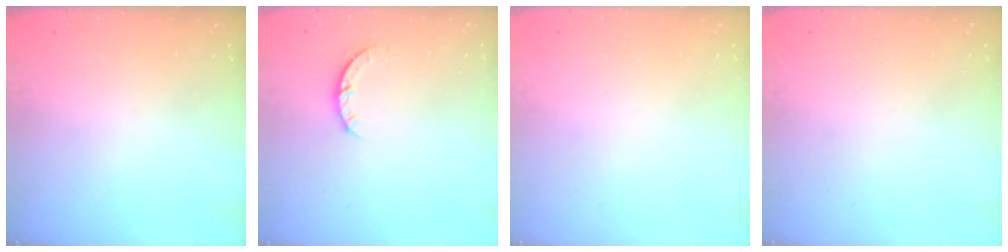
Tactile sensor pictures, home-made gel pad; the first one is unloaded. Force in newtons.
{"total": 3.2, "press": 3.2, "slide": 0.4}
{"total": 0.0}
{"total": 0.0}